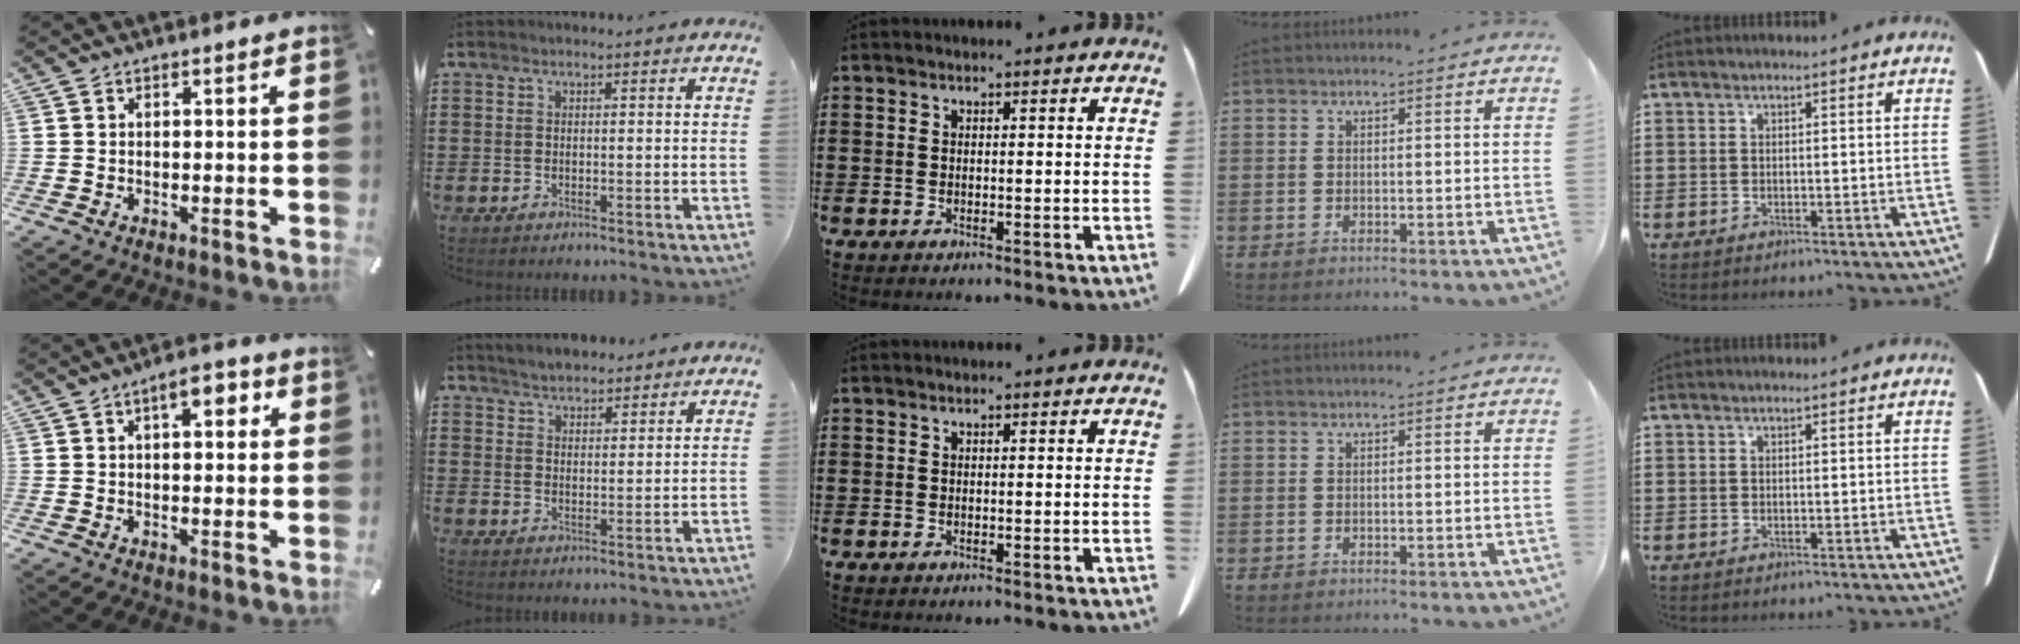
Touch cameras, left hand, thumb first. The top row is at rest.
{"thumb": {"total": 5.7, "force": [1.9, 2.5, 4.7], "torque": [-0.064, -0.002, 0.024]}, "index": {"total": 3.2, "force": [3.1, 0.8, 0.1], "torque": [-0.012, -0.003, 0.059]}}